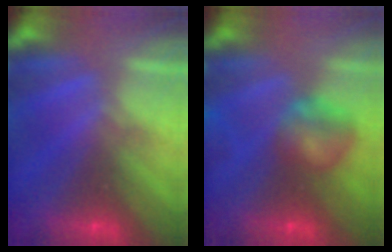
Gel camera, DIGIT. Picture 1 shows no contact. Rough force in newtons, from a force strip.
{"total": 8.7}